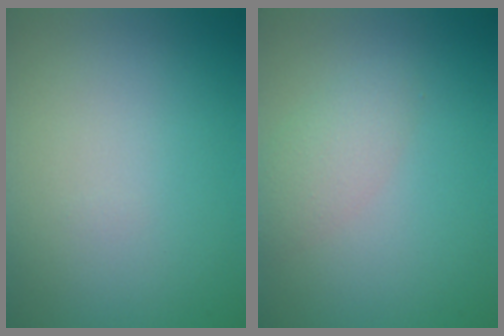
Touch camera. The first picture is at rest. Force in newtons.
{"total": 2.2, "press": 2.2, "slide": 0.1}